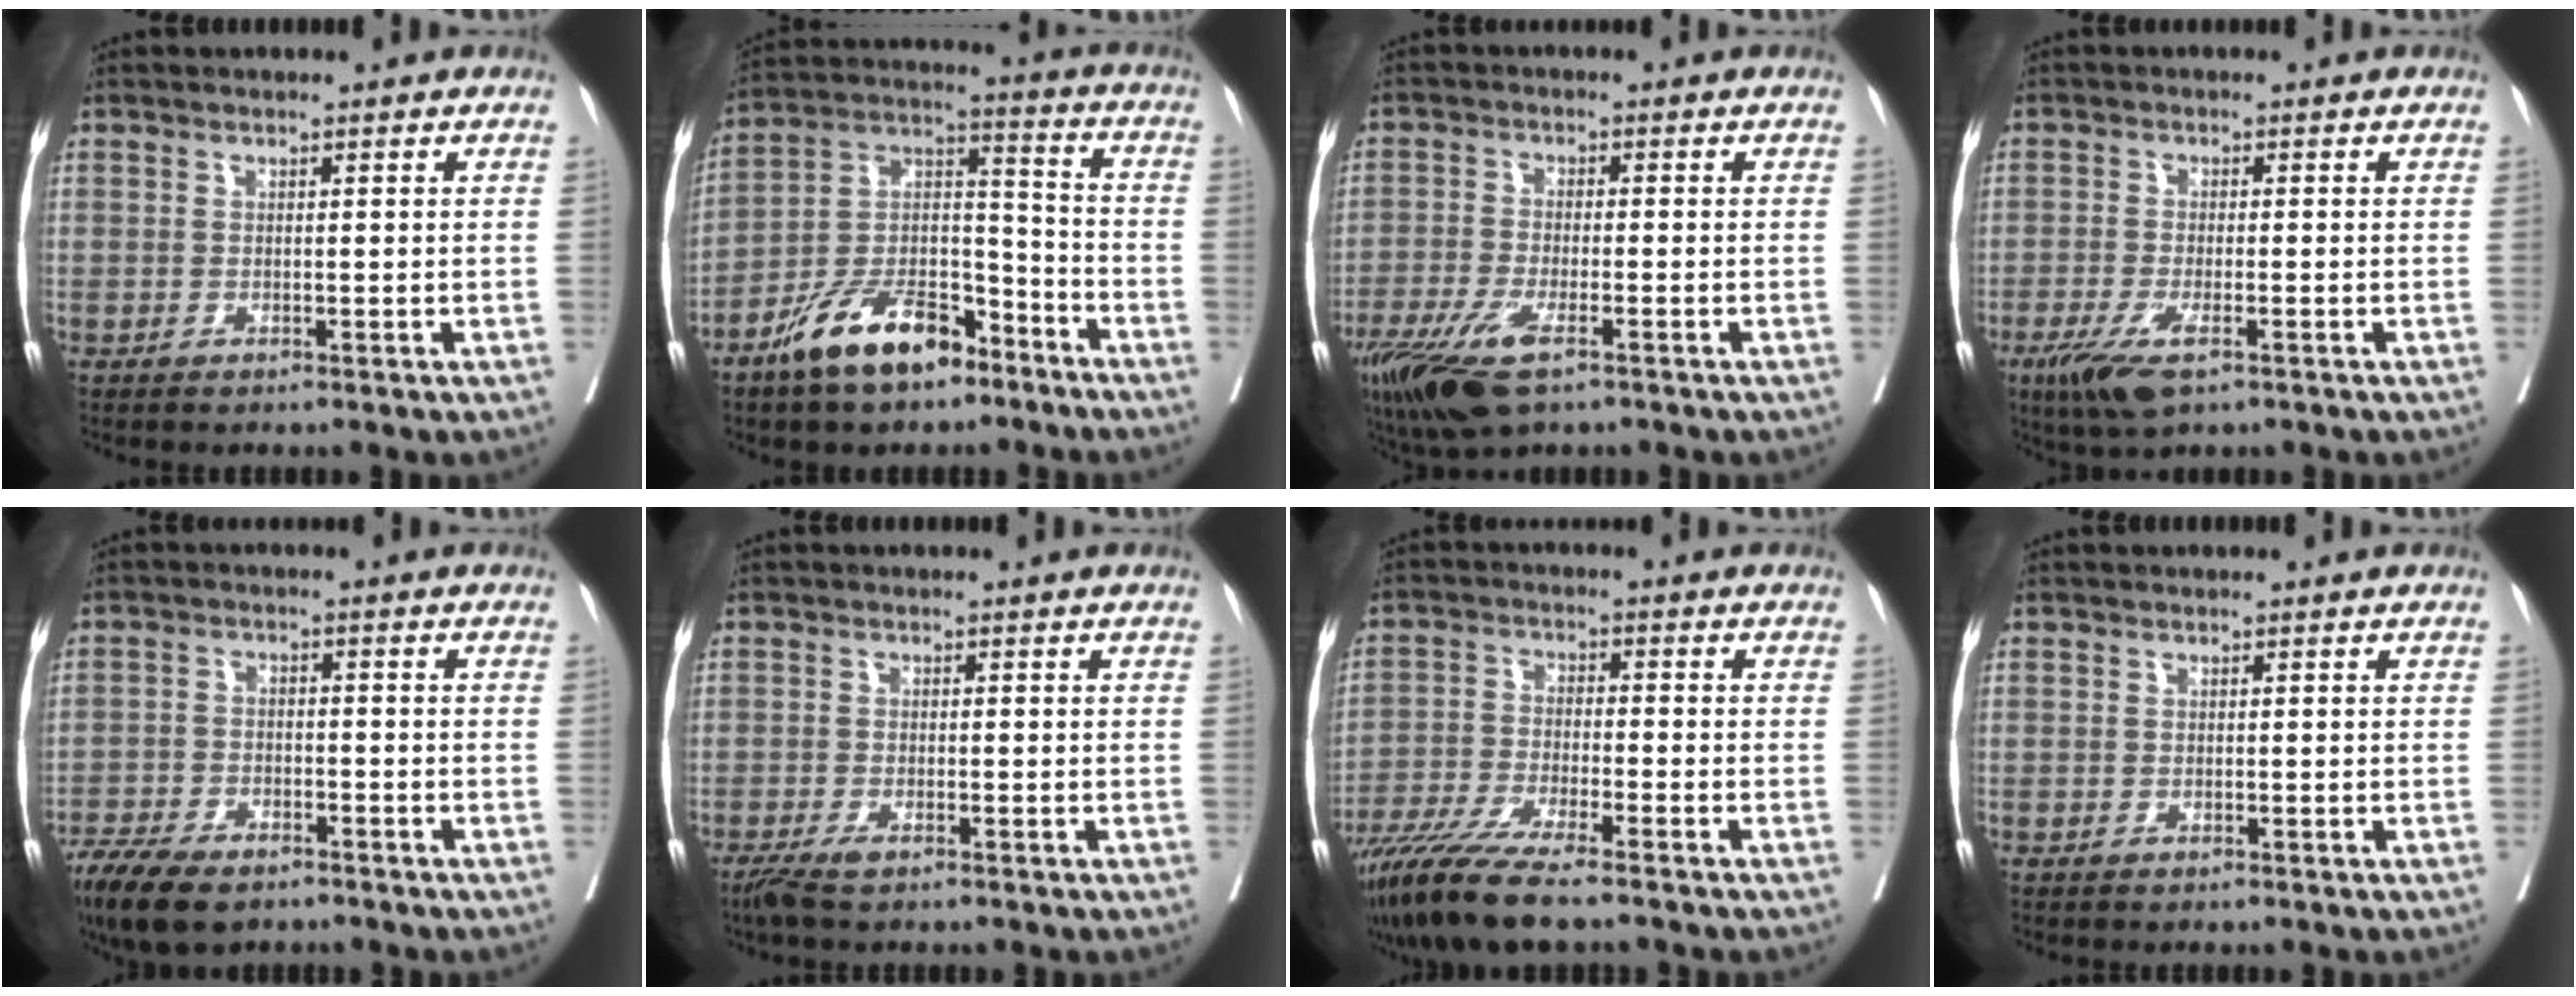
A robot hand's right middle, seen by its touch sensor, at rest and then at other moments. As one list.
[{"total": 13.3, "force": [-9.2, 5.4, 8.0], "torque": [-0.150, 0.014, -0.169]}, {"total": 9.7, "force": [-5.9, 2.7, 7.2], "torque": [-0.136, -0.021, -0.104]}, {"total": 5.9, "force": [-3.3, 1.5, 4.6], "torque": [-0.089, -0.013, -0.056]}, {"total": 9.2, "force": [-7.1, 3.4, 4.9], "torque": [-0.086, -0.013, -0.121]}, {"total": 2.9, "force": [-2.1, 0.6, 1.9], "torque": [-0.036, -0.007, -0.039]}, {"total": 10.7, "force": [-8.6, 0.6, 6.4], "torque": [-0.113, -0.031, -0.151]}, {"total": 0.0}]